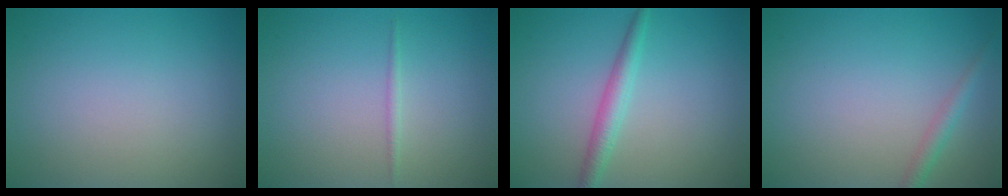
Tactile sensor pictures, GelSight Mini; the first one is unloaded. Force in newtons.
{"total": 0.7, "press": 0.7, "slide": 0.0}
{"total": 2.3, "press": 2.3, "slide": 0.0}
{"total": 1.5, "press": 1.5, "slide": 0.1}